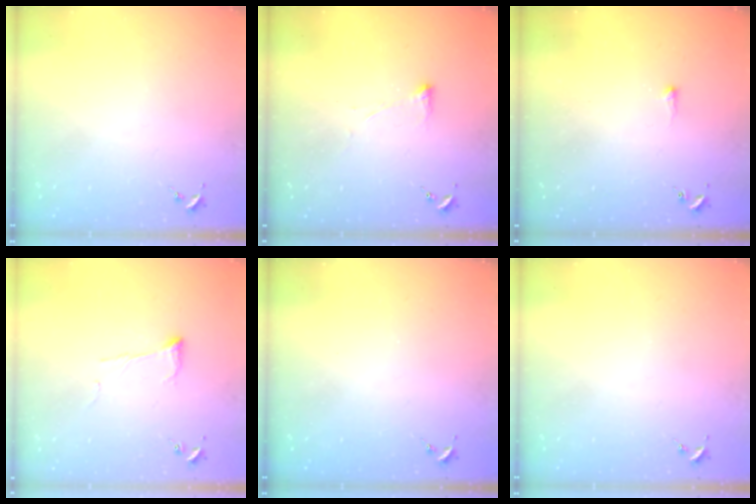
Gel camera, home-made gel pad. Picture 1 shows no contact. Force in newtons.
{"total": 2.8, "press": 2.7, "slide": 0.8}
{"total": 3.3, "press": 3.3, "slide": 0.5}
{"total": 5.9, "press": 5.8, "slide": 0.6}
{"total": 0.8, "press": 0.8, "slide": 0.0}
{"total": 0.0}